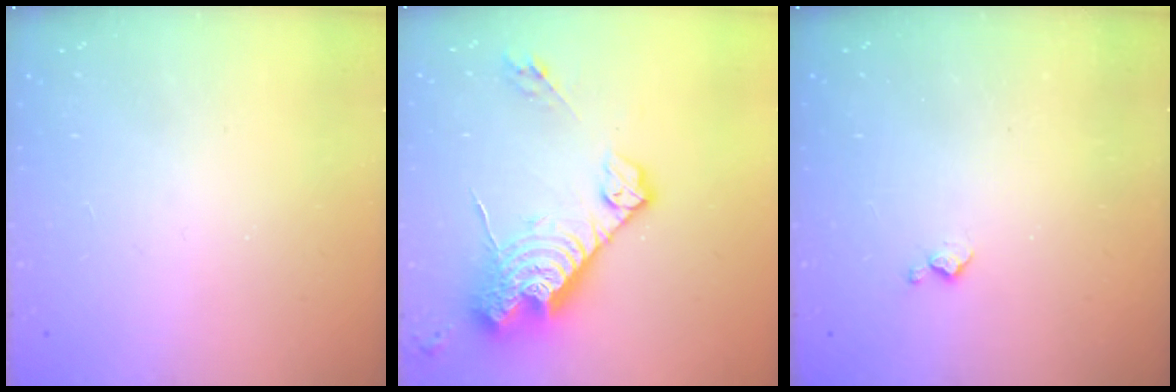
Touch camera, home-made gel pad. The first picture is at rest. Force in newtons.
{"total": 18.8, "press": 18.8, "slide": 1.6}
{"total": 3.4, "press": 3.4, "slide": 0.4}